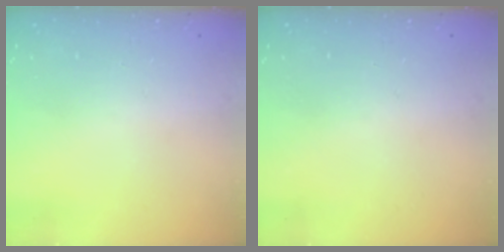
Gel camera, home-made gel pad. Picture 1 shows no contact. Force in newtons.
{"total": 0.0}